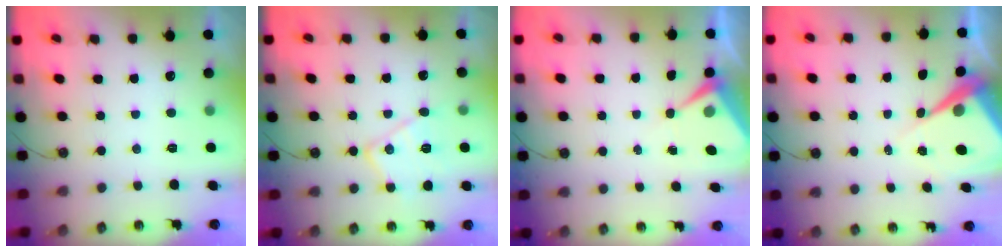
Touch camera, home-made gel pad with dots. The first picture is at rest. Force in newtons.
{"total": 13.6, "press": 13.6, "slide": 0.9}
{"total": 5.6, "press": 5.6, "slide": 0.7}
{"total": 8.5, "press": 8.5, "slide": 0.7}